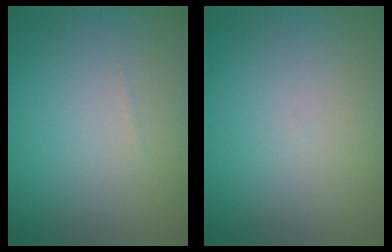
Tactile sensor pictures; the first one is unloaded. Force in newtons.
{"total": 0.0}